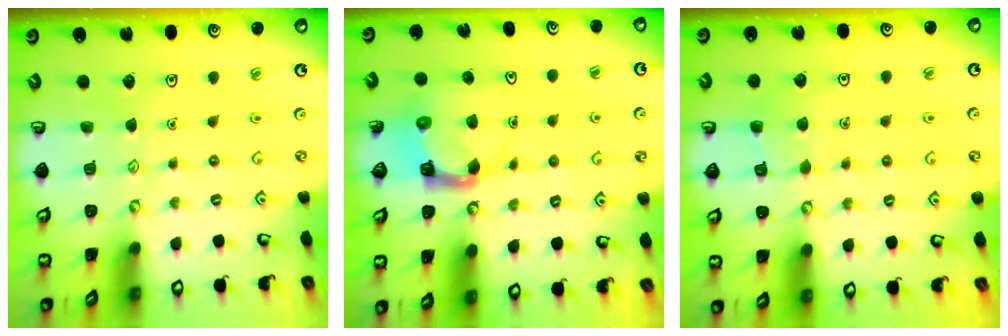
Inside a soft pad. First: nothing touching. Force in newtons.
{"total": 4.6, "press": 4.6, "slide": 0.1}
{"total": 5.7, "press": 5.7, "slide": 0.5}